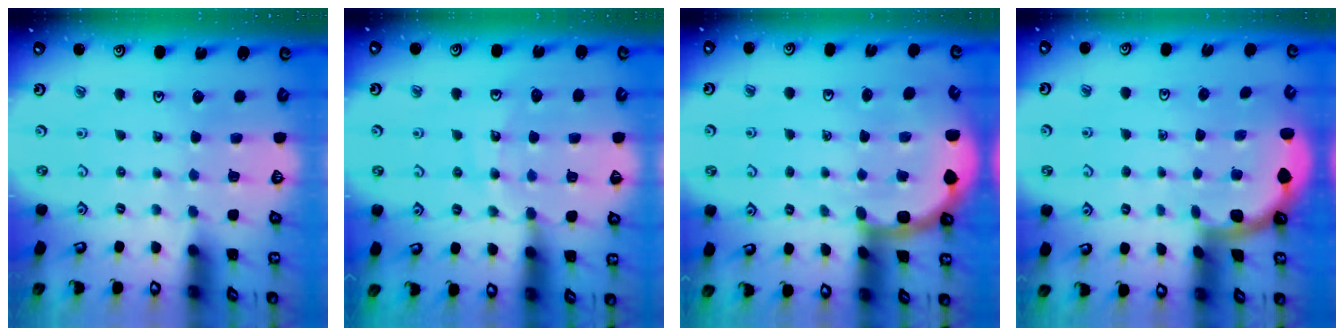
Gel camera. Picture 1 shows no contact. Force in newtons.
{"total": 12.2, "press": 11.7, "slide": 3.6}
{"total": 6.2, "press": 6.0, "slide": 1.5}
{"total": 1.7, "press": 1.7, "slide": 0.1}